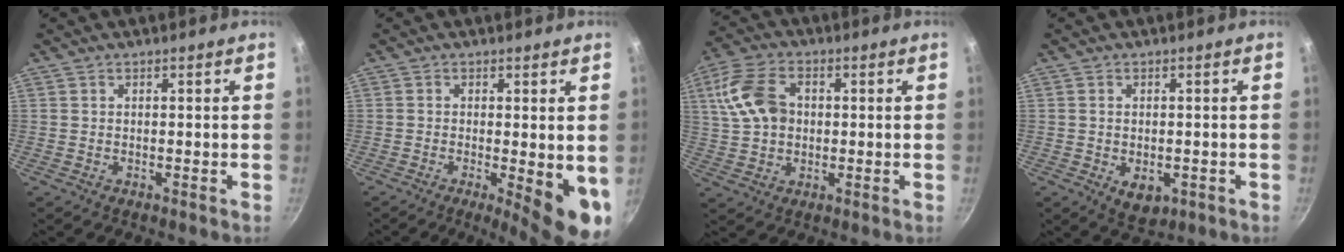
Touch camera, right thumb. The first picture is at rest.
{"total": 9.6, "force": [-1.7, 2.7, 9.0], "torque": [-0.104, -0.011, -0.016]}
{"total": 11.4, "force": [1.9, 8.0, 7.9], "torque": [-0.150, 0.015, 0.030]}
{"total": 5.2, "force": [-1.4, 3.4, 3.8], "torque": [-0.048, -0.005, -0.012]}